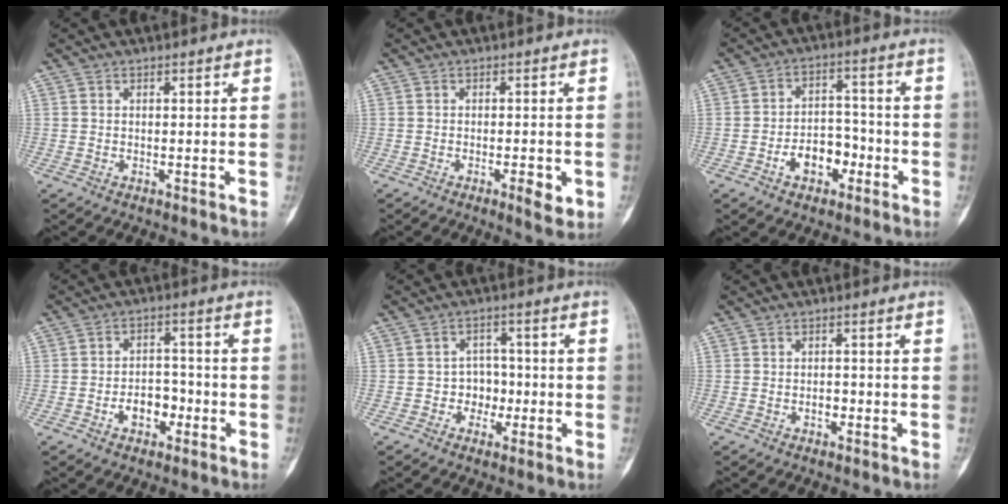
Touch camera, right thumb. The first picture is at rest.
{"total": 3.9, "force": [-1.3, 1.2, 3.5], "torque": [-0.048, -0.004, -0.017]}
{"total": 8.4, "force": [-3.6, 5.6, 5.2], "torque": [-0.051, 0.041, -0.060]}
{"total": 6.3, "force": [-2.5, 4.2, 3.9], "torque": [-0.034, 0.028, -0.043]}
{"total": 4.7, "force": [-1.2, 4.0, 2.0], "torque": [0.009, 0.015, -0.027]}
{"total": 1.6, "force": [-0.6, 1.0, 1.0], "torque": [-0.007, 0.005, -0.012]}